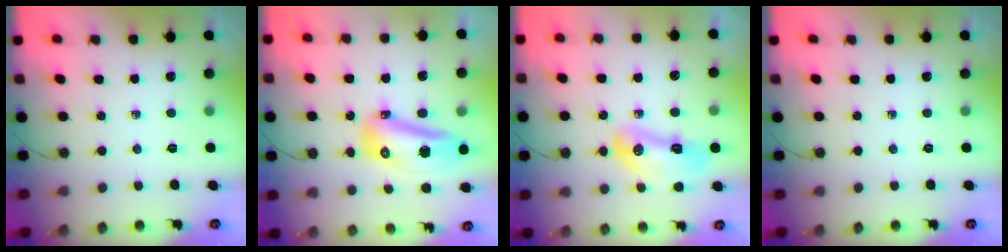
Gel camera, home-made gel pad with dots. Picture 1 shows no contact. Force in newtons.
{"total": 15.4, "press": 15.3, "slide": 1.9}
{"total": 14.8, "press": 12.2, "slide": 8.4}
{"total": 0.0}